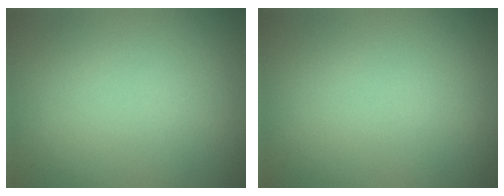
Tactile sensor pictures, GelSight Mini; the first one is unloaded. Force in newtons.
{"total": 0.0}